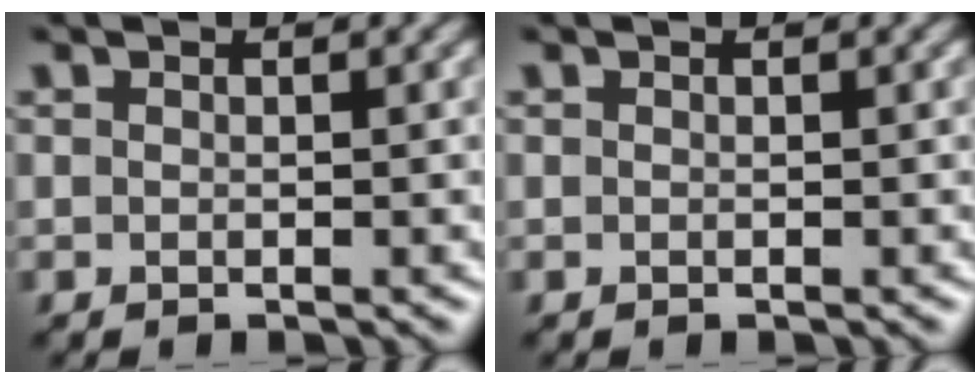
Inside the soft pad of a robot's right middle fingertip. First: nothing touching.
{"total": 0.0}